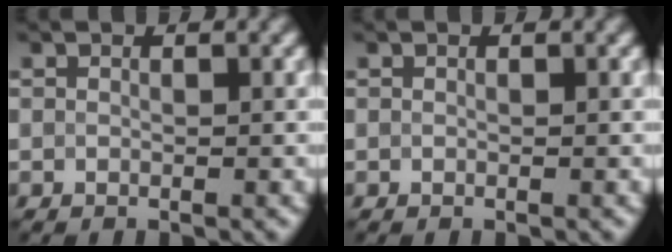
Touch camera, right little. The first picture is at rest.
{"total": 0.0}